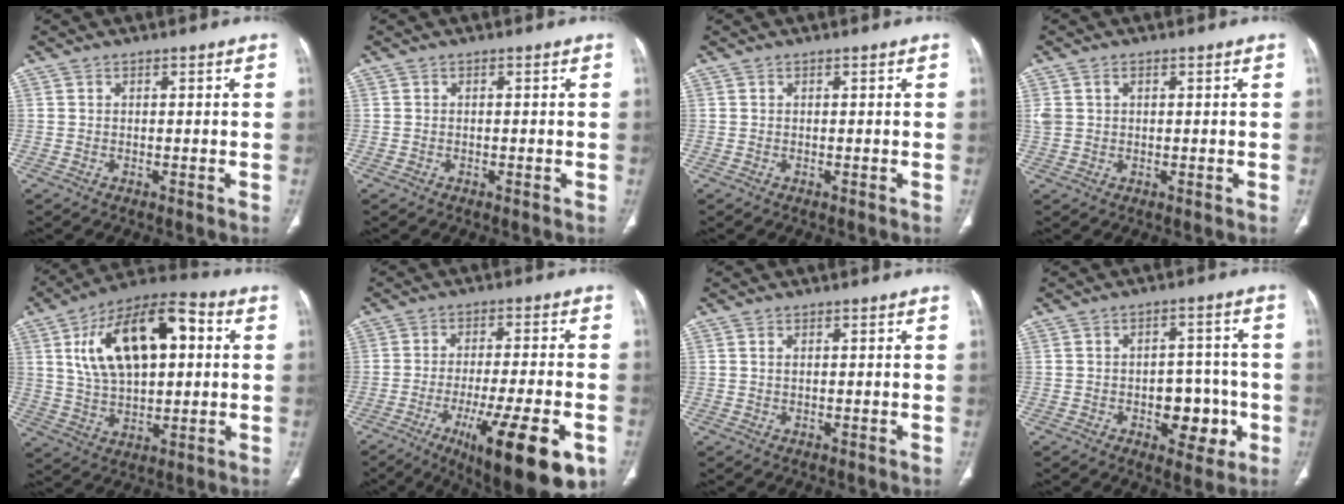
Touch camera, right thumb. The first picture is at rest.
{"total": 0.0}
{"total": 0.0}
{"total": 2.9, "force": [1.0, 1.9, 1.9], "torque": [-0.053, 0.012, 0.028]}
{"total": 20.5, "force": [5.0, 10.4, 17.0], "torque": [-0.268, 0.016, 0.080]}
{"total": 19.0, "force": [-8.6, 4.7, 16.2], "torque": [-0.206, 0.011, -0.120]}
{"total": 0.8, "force": [0.3, 0.3, 0.6], "torque": [-0.016, 0.004, 0.008]}
{"total": 9.5, "force": [-2.6, 5.9, 6.9], "torque": [-0.051, 0.024, -0.028]}